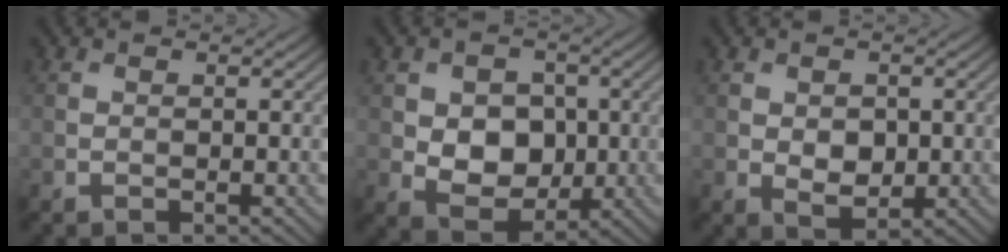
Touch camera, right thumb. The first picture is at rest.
{"total": 6.8, "force": [0.0, 5.3, 4.2], "torque": [-0.089, -0.008, -0.004]}
{"total": 3.1, "force": [0.0, 2.2, 2.2], "torque": [-0.045, -0.006, 0.005]}